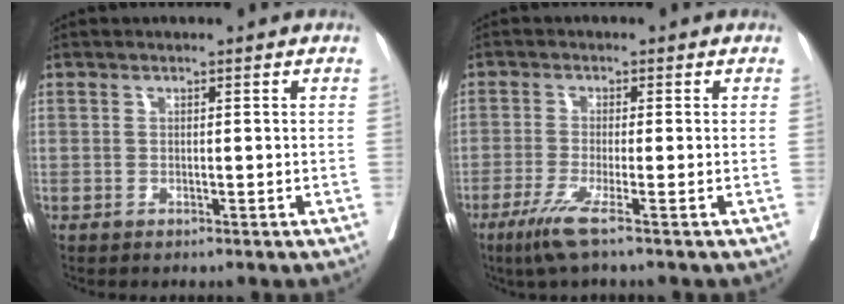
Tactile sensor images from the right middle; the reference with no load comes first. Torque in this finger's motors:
{"motor_torque": [0.48, -0.57, 0.18, 0.09]}